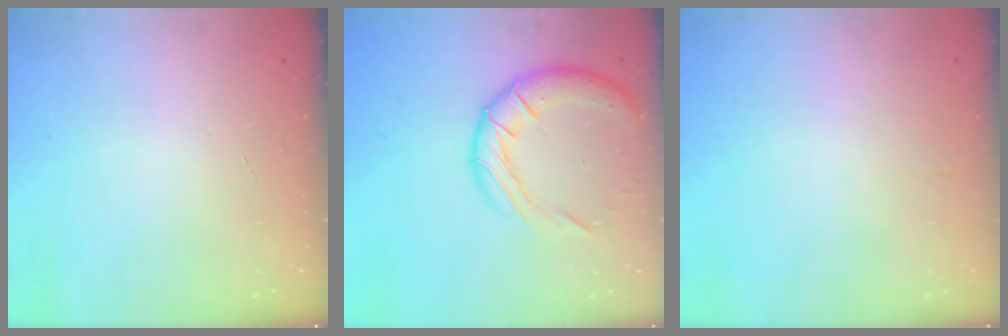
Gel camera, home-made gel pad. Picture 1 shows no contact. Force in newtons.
{"total": 15.7, "press": 15.5, "slide": 2.4}
{"total": 0.0}